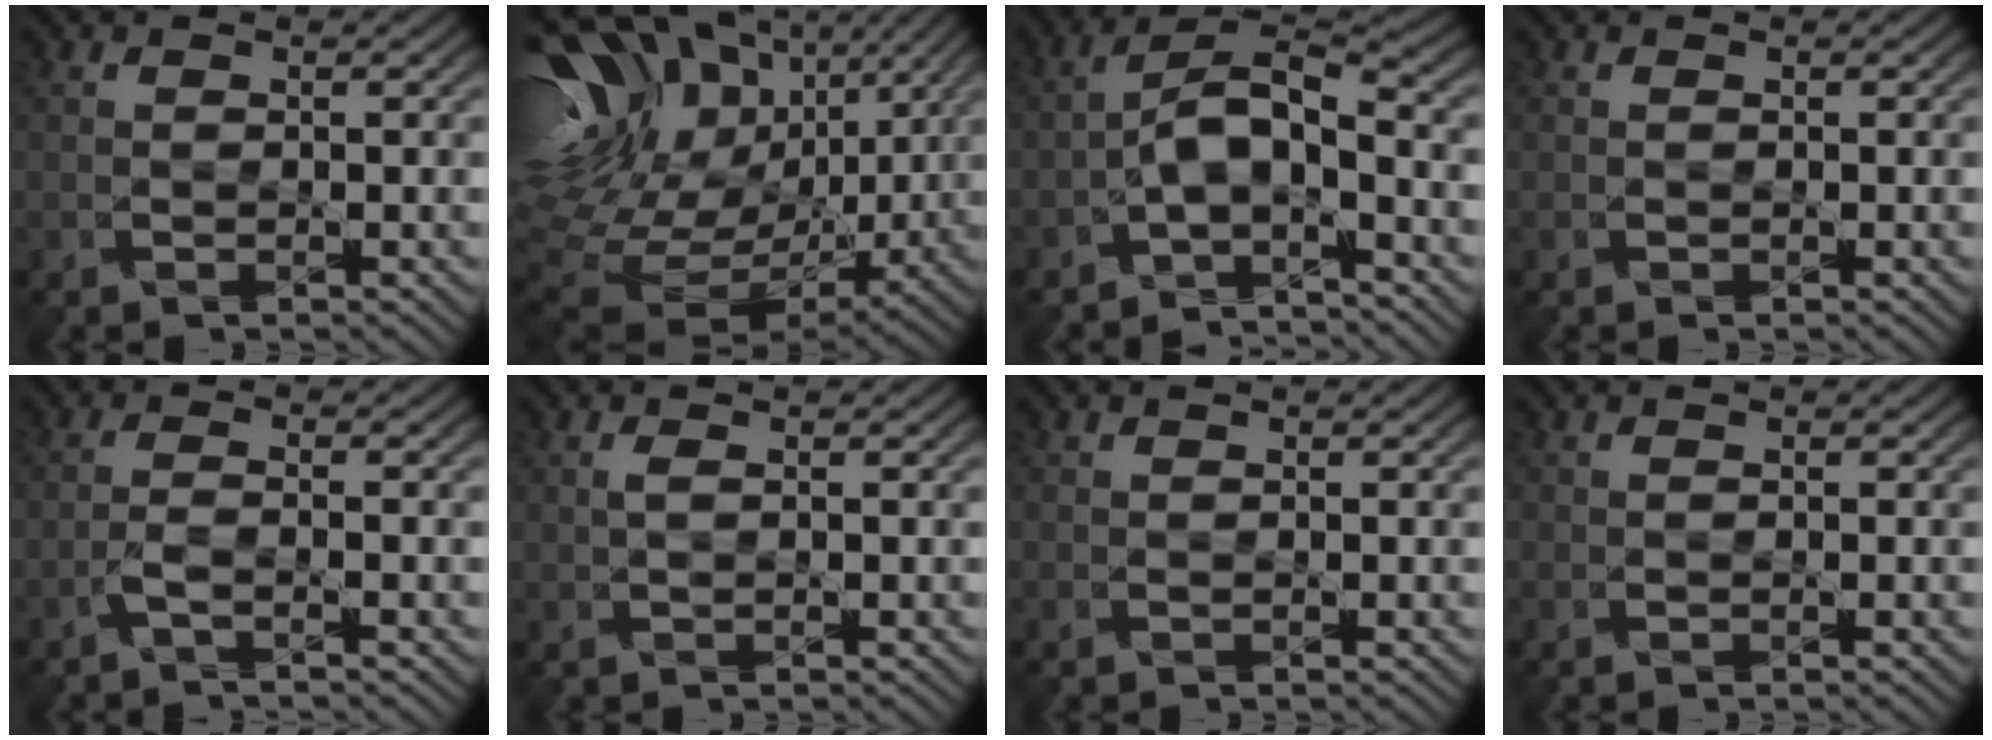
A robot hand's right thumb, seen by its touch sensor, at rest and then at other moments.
{"total": 18.1, "force": [6.7, 12.3, 11.5], "torque": [-0.275, 0.019, 0.164]}
{"total": 6.5, "force": [-3.3, 2.1, 5.2], "torque": [-0.096, 0.010, -0.066]}
{"total": 0.0}
{"total": 1.5, "force": [-1.0, -0.7, 1.0], "torque": [-0.026, 0.008, -0.023]}
{"total": 0.7, "force": [0.7, -0.2, 0.2], "torque": [-0.004, 0.005, 0.014]}
{"total": 0.0}
{"total": 0.0}